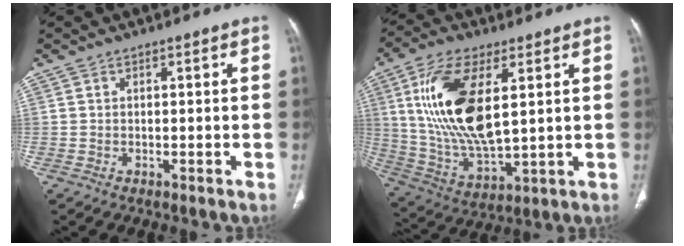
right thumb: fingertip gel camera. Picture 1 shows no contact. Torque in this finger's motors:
{"motor_torque": [1.29, 3.70, 2.28, 0.49, 0.76]}